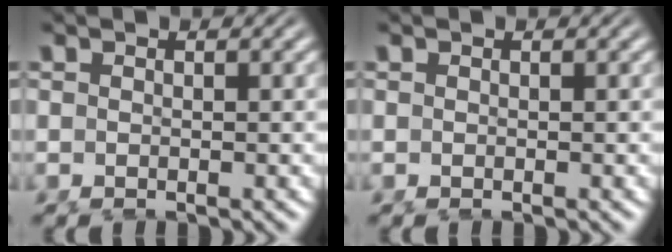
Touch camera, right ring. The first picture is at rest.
{"total": 0.0}